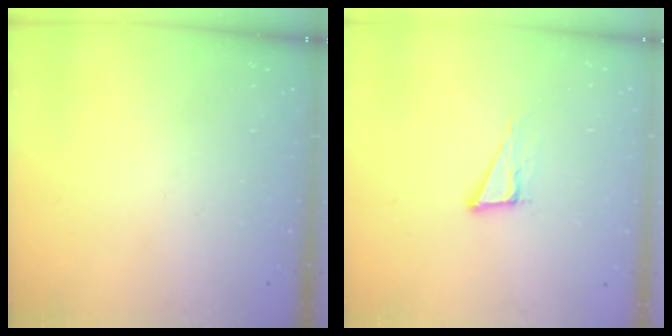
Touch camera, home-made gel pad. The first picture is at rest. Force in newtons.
{"total": 6.8, "press": 6.2, "slide": 2.8}